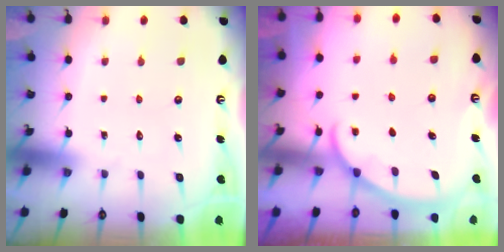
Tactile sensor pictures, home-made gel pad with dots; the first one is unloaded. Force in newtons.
{"total": 1.4, "press": 1.4, "slide": 0.2}